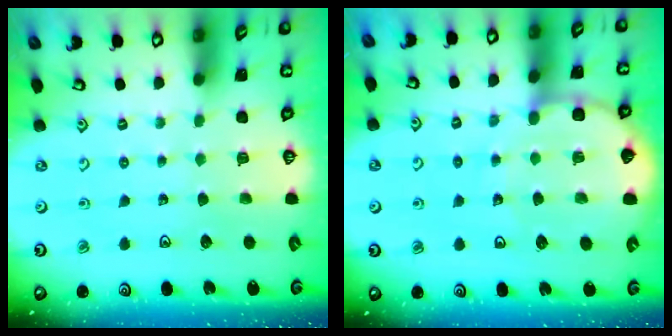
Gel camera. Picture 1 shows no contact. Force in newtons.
{"total": 8.3, "press": 8.1, "slide": 1.4}